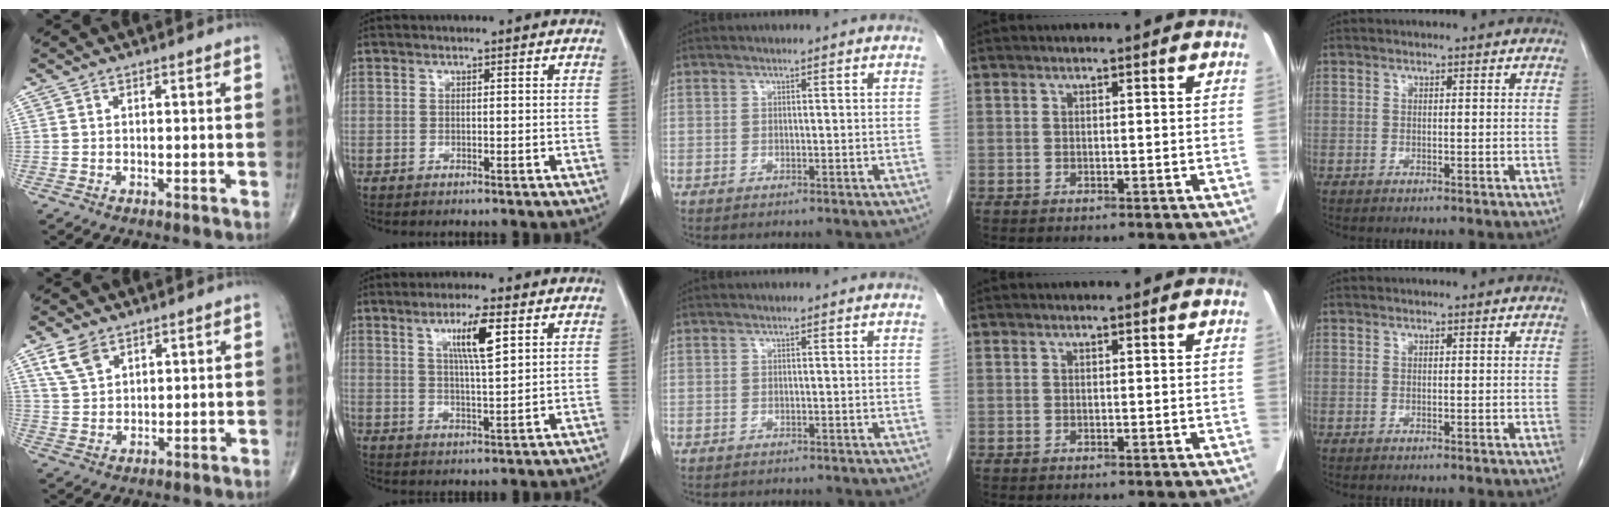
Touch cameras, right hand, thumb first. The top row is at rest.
{"thumb": {"total": 5.6, "force": [3.5, 3.3, 2.9], "torque": [-0.050, -0.012, 0.075]}, "index": {"total": 6.8, "force": [3.0, 0.5, 6.1], "torque": [-0.111, -0.003, 0.052]}, "middle": {"total": 1.9, "force": [-1.8, 0.5, 0.5], "torque": [-0.013, -0.005, -0.020]}}